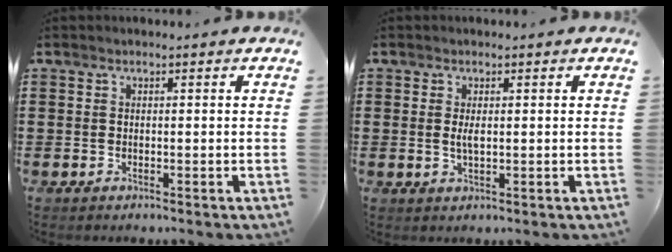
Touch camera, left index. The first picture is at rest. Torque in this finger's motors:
{"motor_torque": [2.14, 0.00, 0.02, 0.06]}